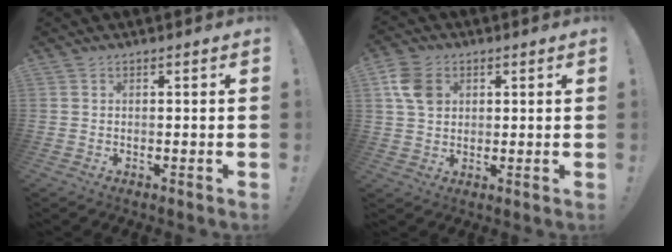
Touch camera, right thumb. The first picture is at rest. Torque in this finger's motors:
{"motor_torque": [-0.12, 0.43, 0.29, 0.47, 0.02]}